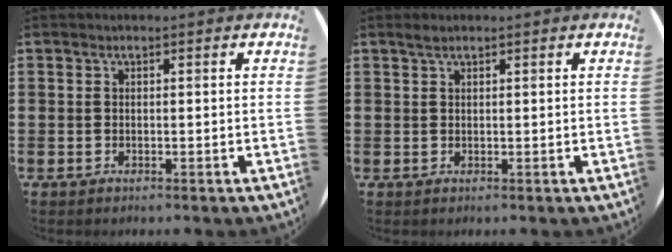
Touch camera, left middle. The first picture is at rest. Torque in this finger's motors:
{"motor_torque": [0.25, -0.20, -0.03, 0.00]}